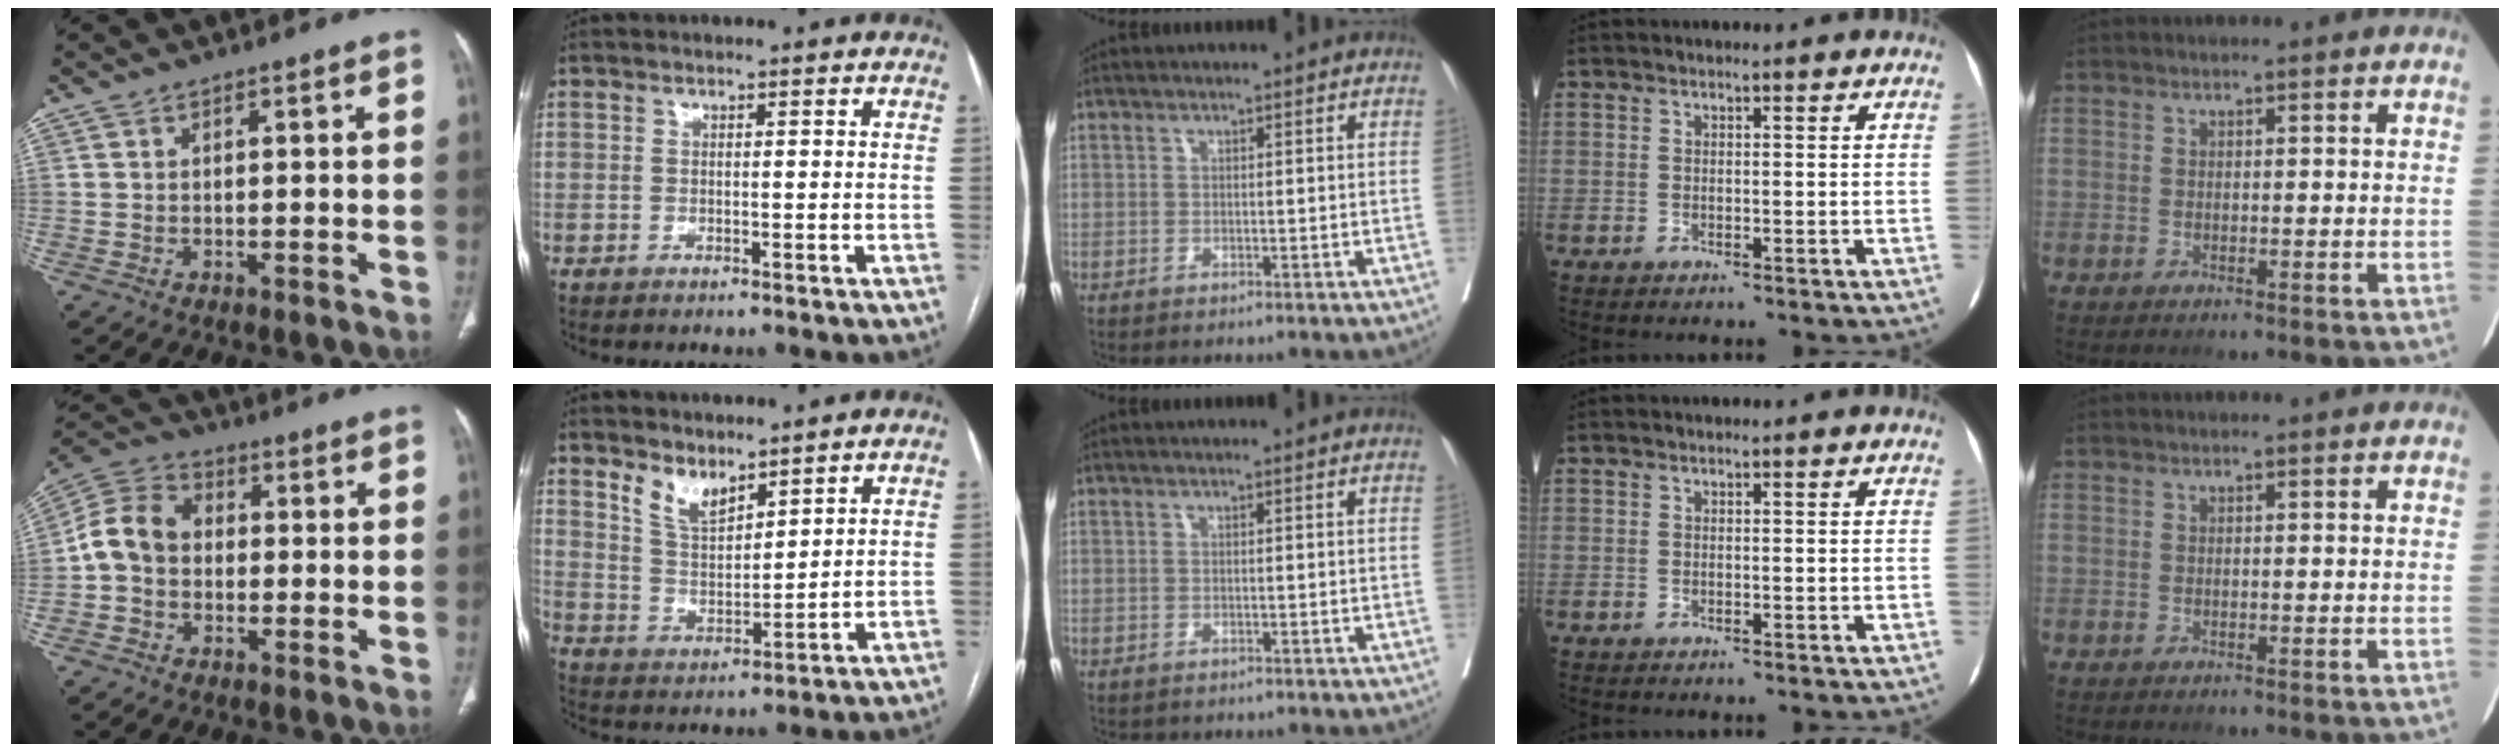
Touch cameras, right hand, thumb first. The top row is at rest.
{"thumb": {"total": 9.1, "force": [-0.7, 7.4, 5.3], "torque": [-0.089, 0.032, -0.028]}, "index": {"total": 6.0, "force": [4.7, 2.5, 2.8], "torque": [-0.053, -0.004, 0.101]}}